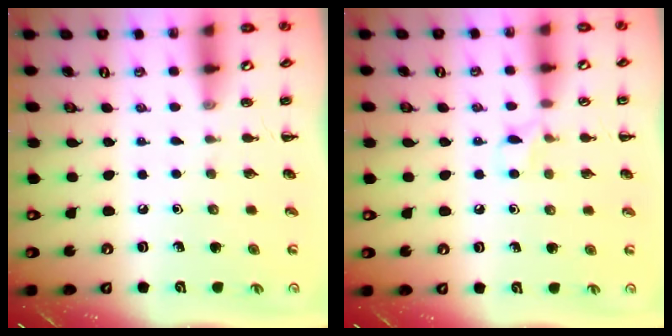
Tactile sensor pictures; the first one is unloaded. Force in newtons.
{"total": 4.4, "press": 4.1, "slide": 1.4}